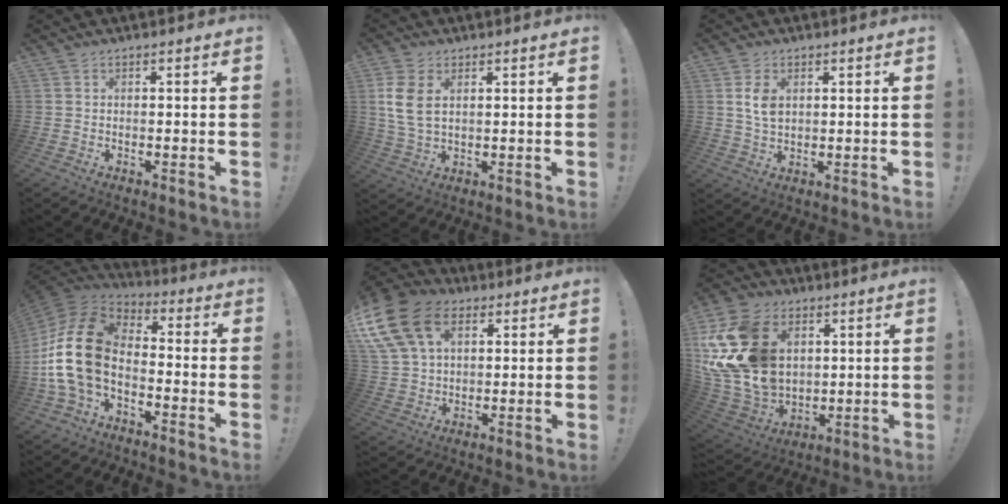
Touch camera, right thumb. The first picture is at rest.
{"total": 8.2, "force": [2.8, 4.8, 6.1], "torque": [-0.136, -0.007, 0.053]}
{"total": 6.1, "force": [1.7, 4.1, 4.2], "torque": [-0.066, -0.006, 0.029]}
{"total": 18.8, "force": [-1.8, 12.3, 14.1], "torque": [-0.278, 0.020, -0.021]}
{"total": 18.9, "force": [7.6, 13.1, 11.4], "torque": [-0.229, -0.025, 0.139]}
{"total": 25.5, "force": [6.4, 18.5, 16.4], "torque": [-0.349, -0.024, 0.136]}